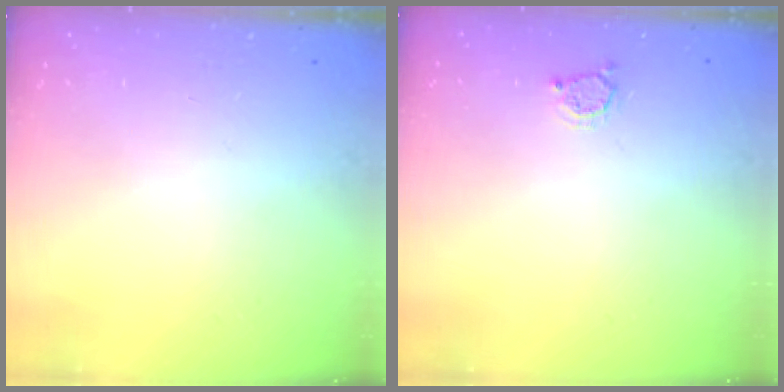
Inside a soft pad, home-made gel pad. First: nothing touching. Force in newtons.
{"total": 2.5, "press": 2.5, "slide": 0.3}